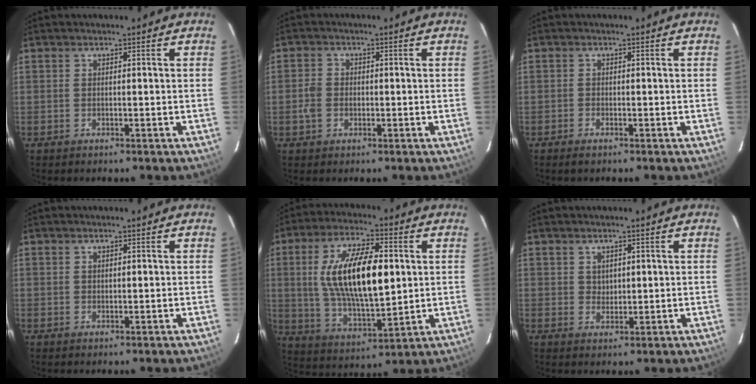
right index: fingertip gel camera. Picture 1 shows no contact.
{"total": 3.3, "force": [-0.8, 2.8, 1.7], "torque": [-0.042, 0.008, -0.016]}
{"total": 1.1, "force": [-0.9, 0.4, 0.4], "torque": [-0.012, -0.003, -0.020]}
{"total": 0.8, "force": [0.5, 0.5, 0.3], "torque": [-0.003, 0.003, 0.010]}
{"total": 18.2, "force": [2.8, 7.3, 16.5], "torque": [-0.306, 0.007, 0.061]}
{"total": 2.2, "force": [1.1, 1.8, 0.7], "torque": [-0.006, 0.004, 0.022]}